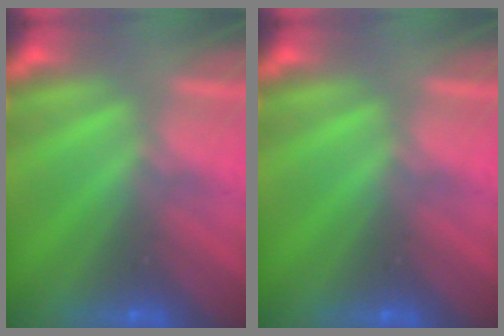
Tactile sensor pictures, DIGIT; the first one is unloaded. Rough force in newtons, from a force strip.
{"total": 0.0}